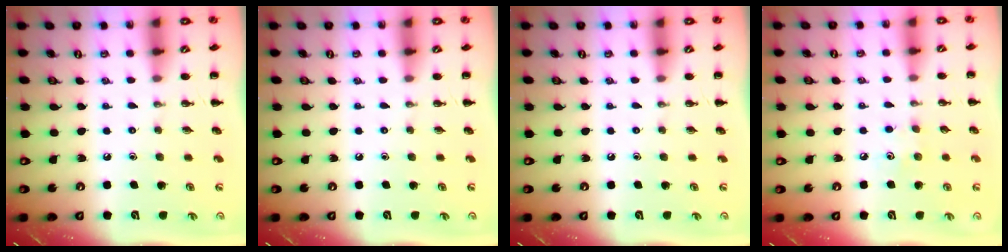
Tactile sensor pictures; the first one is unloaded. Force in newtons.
{"total": 0.0}
{"total": 0.0}
{"total": 4.3, "press": 4.1, "slide": 1.2}